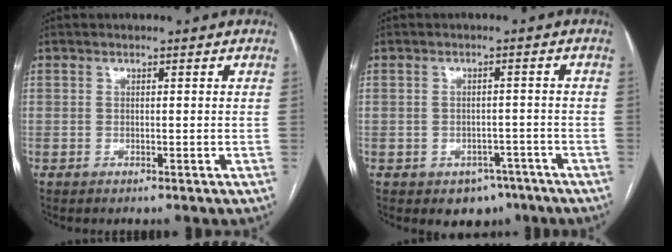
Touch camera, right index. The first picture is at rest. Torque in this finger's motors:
{"motor_torque": [0.16, -0.20, 0.09, -0.01]}